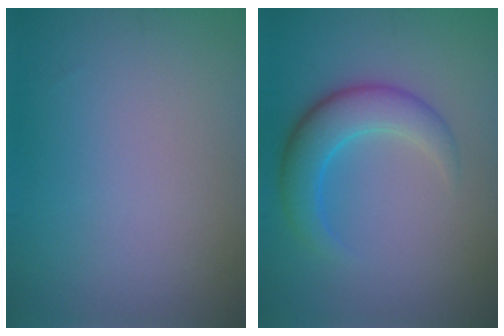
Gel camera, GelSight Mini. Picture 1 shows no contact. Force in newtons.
{"total": 4.4, "press": 4.4, "slide": 0.3}